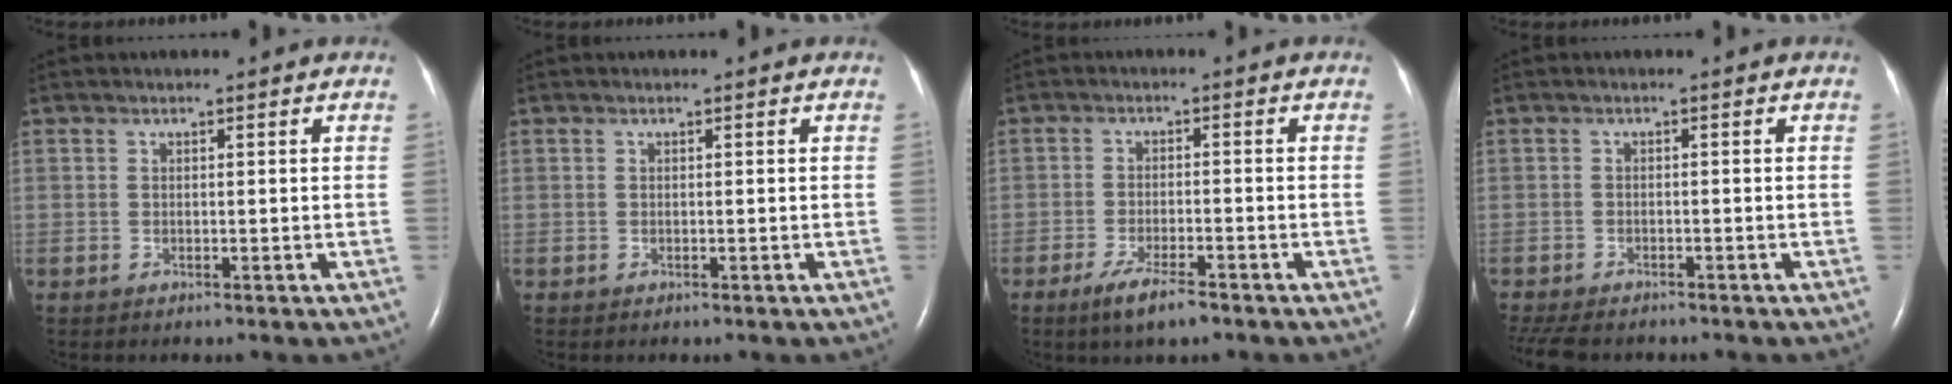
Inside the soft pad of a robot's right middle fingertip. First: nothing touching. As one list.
[{"total": 0.0}, {"total": 5.3, "force": [-3.7, 0.8, 3.7], "torque": [-0.080, -0.010, -0.062]}, {"total": 8.0, "force": [-6.8, 2.7, 3.5], "torque": [-0.064, -0.007, -0.102]}]